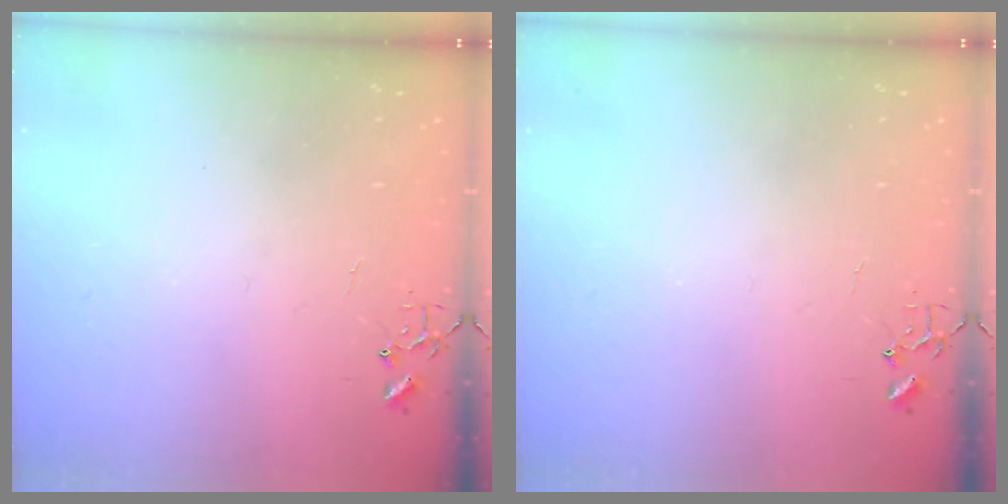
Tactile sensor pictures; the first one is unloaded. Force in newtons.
{"total": 0.0}